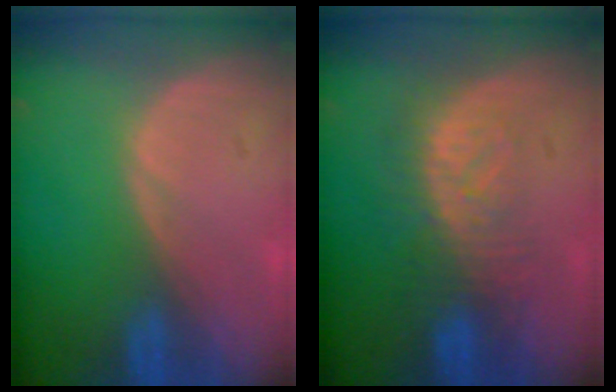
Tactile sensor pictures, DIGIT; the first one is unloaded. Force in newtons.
{"total": 8.3, "press": 7.2, "slide": 4.1}